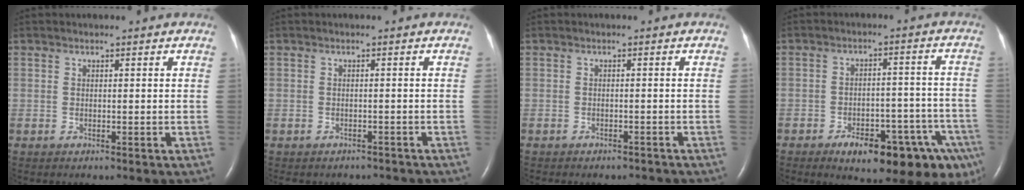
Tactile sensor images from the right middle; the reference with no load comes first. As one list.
[{"total": 4.8, "force": [-4.3, 2.0, 0.8], "torque": [-0.008, 0.003, -0.047]}, {"total": 4.1, "force": [-3.6, 1.5, 1.1], "torque": [-0.013, 0.000, -0.042]}, {"total": 15.8, "force": [-9.9, 5.6, 11.0], "torque": [-0.070, 0.034, -0.128]}]